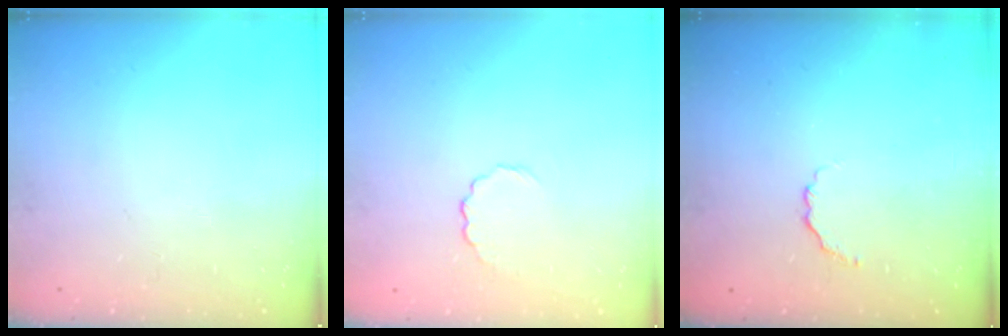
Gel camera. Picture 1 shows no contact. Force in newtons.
{"total": 2.8, "press": 2.5, "slide": 1.1}
{"total": 4.0, "press": 3.8, "slide": 1.2}